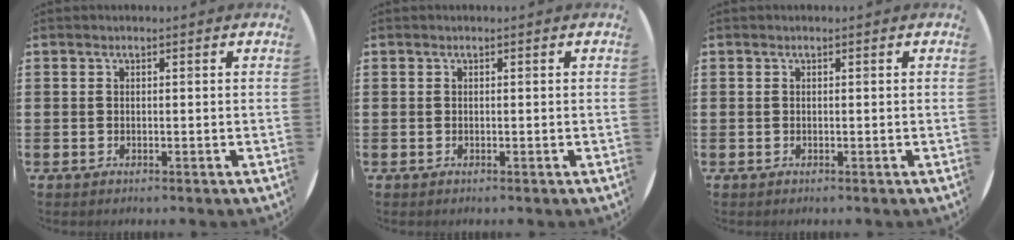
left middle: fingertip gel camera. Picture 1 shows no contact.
{"total": 0.0}
{"total": 0.0}